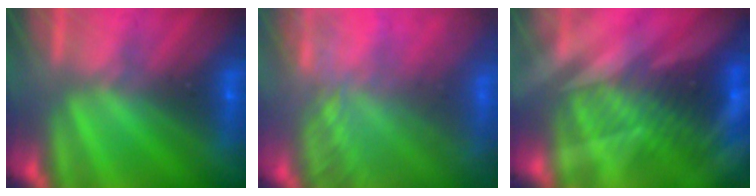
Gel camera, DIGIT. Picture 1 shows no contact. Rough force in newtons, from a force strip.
{"total": 6.9}
{"total": 3.1}